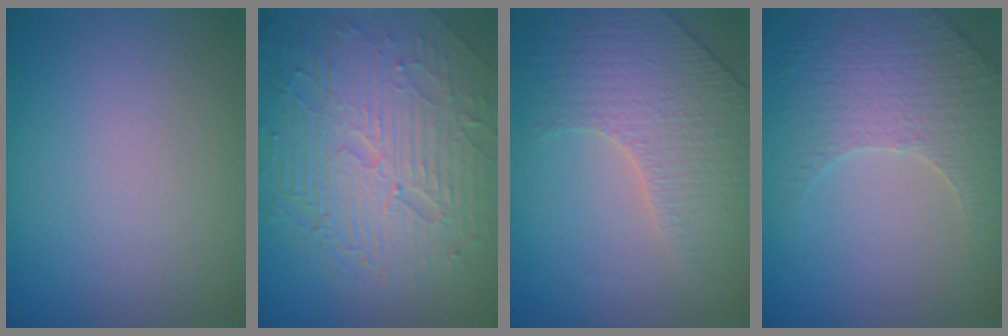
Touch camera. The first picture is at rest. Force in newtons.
{"total": 9.4, "press": 6.2, "slide": 7.0}
{"total": 3.9, "press": 3.5, "slide": 1.7}
{"total": 3.7, "press": 3.6, "slide": 1.0}